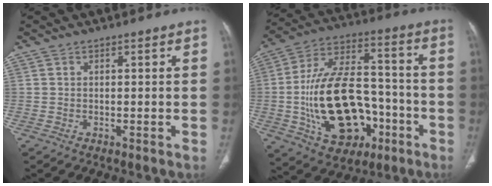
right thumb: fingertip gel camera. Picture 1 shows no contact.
{"total": 23.8, "force": [-6.5, 14.7, 17.5], "torque": [-0.276, 0.045, -0.086]}